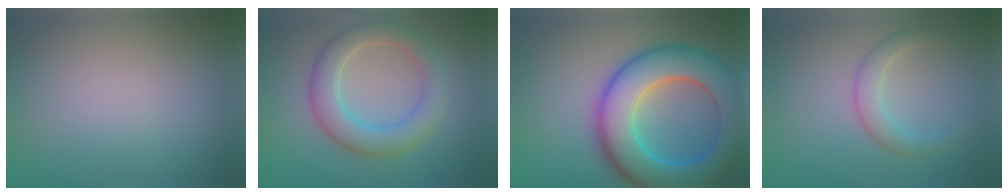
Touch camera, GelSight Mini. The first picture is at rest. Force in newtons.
{"total": 5.3, "press": 5.3, "slide": 0.3}
{"total": 12.4, "press": 12.4, "slide": 0.3}
{"total": 2.5, "press": 2.5, "slide": 0.2}